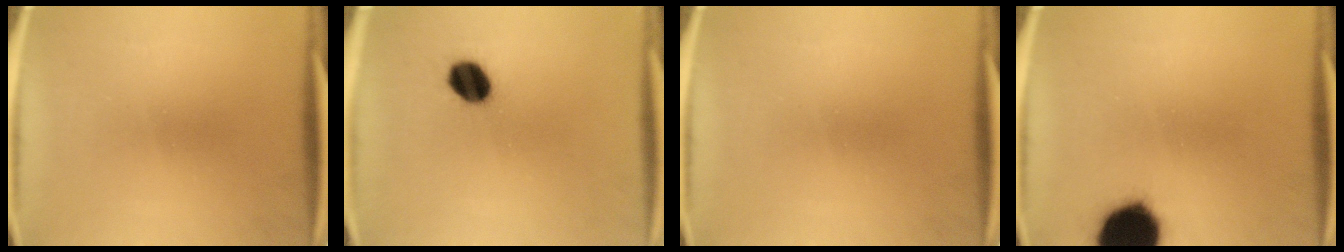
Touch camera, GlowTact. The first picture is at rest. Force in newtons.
{"total": 7.5}
{"total": 0.0}
{"total": 17.8}